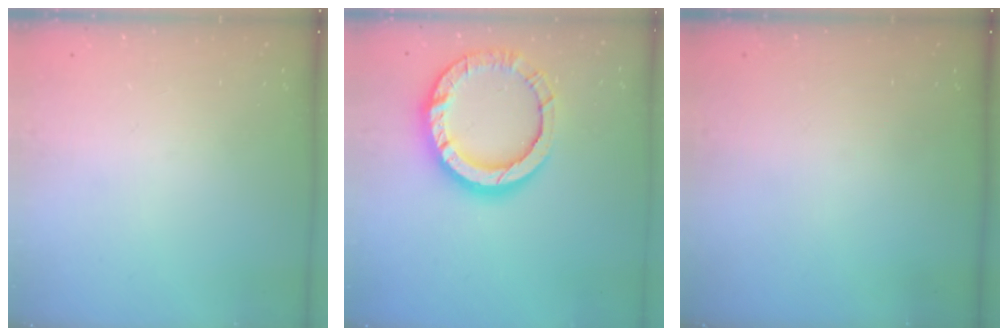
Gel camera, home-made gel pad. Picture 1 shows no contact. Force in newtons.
{"total": 16.2, "press": 16.2, "slide": 1.4}
{"total": 0.0}